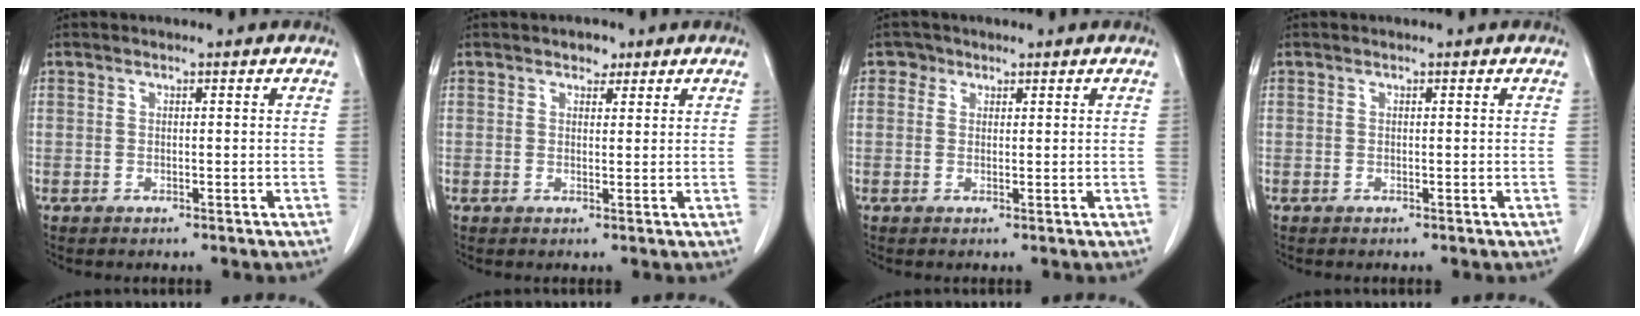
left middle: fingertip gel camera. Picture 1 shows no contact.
{"total": 1.8, "force": [1.2, 1.2, 0.7], "torque": [-0.009, 0.002, 0.017]}
{"total": 1.6, "force": [0.8, 1.3, 0.1], "torque": [0.009, 0.000, 0.007]}
{"total": 0.0}